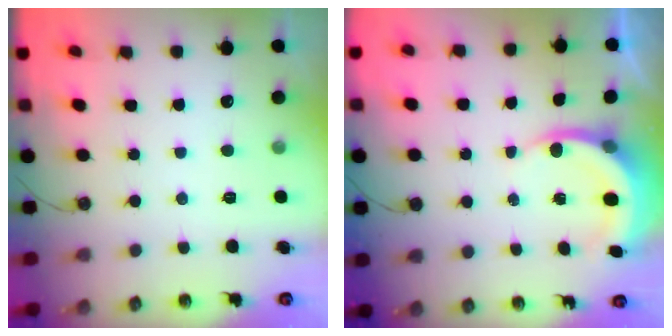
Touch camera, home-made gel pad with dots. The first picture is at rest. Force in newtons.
{"total": 4.3, "press": 4.3, "slide": 0.1}